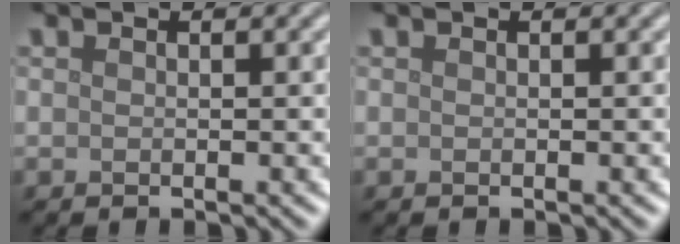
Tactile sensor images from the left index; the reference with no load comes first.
{"total": 0.0}